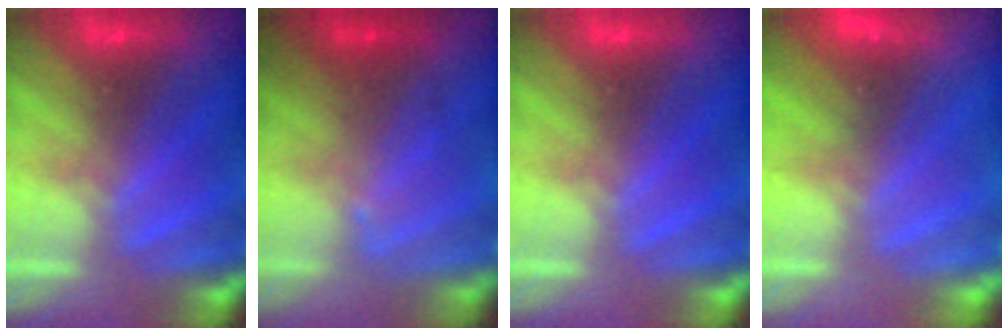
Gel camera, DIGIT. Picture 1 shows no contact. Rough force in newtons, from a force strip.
{"total": 2.1}
{"total": 0.0}
{"total": 2.3}